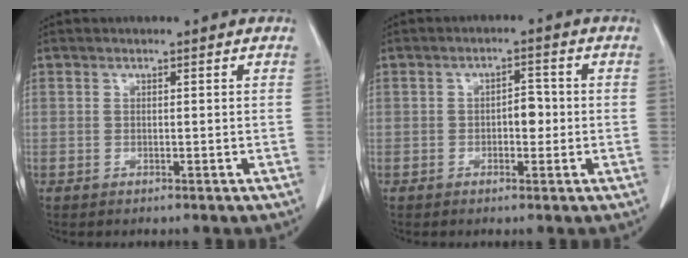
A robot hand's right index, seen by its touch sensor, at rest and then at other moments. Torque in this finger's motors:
{"motor_torque": [0.39, 0.00, 0.13, 0.03]}